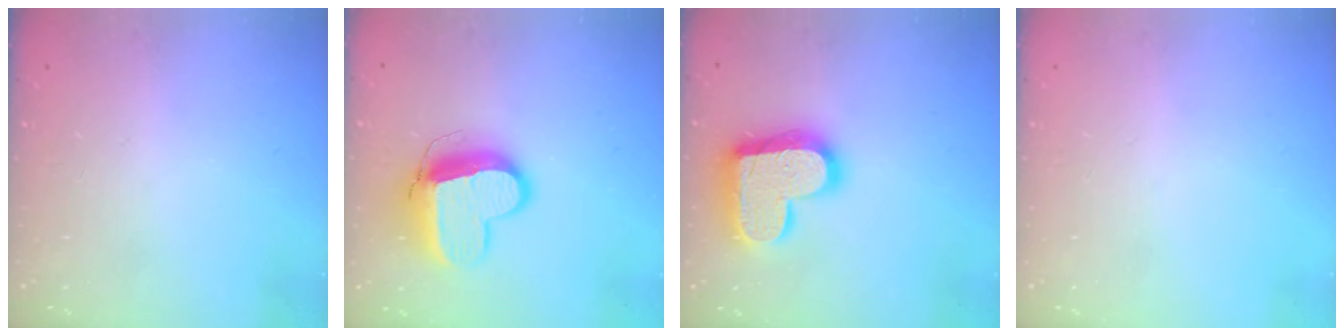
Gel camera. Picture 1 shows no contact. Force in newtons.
{"total": 12.7, "press": 12.6, "slide": 1.4}
{"total": 19.2, "press": 19.2, "slide": 1.3}
{"total": 0.0}